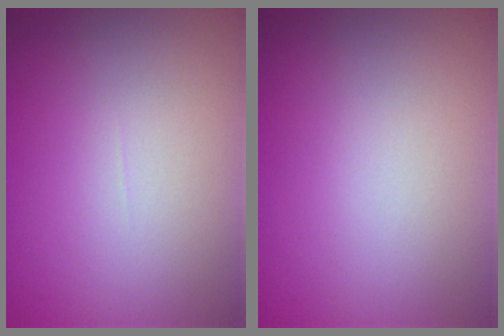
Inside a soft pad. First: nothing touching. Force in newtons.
{"total": 0.0}